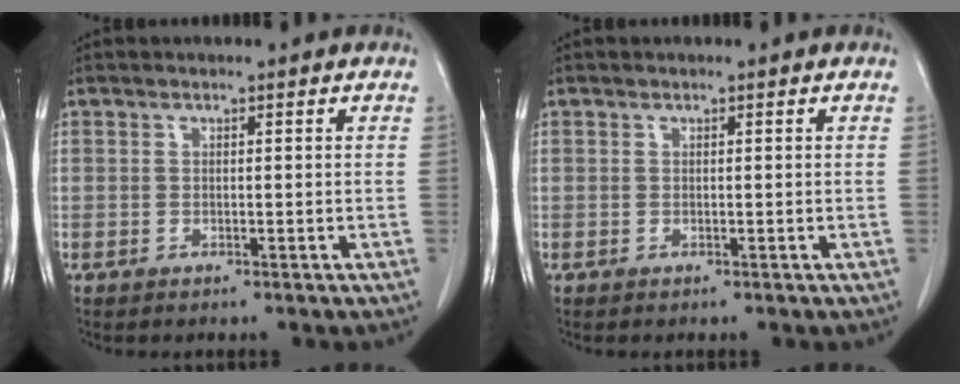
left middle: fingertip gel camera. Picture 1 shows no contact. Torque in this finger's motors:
{"motor_torque": [0.35, -0.29, -0.13, 0.00]}